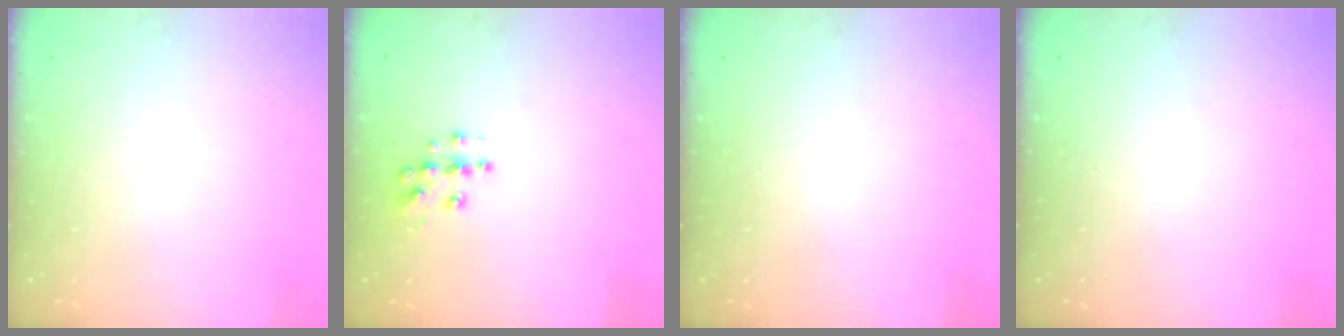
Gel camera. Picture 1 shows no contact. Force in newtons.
{"total": 8.5, "press": 8.5, "slide": 0.5}
{"total": 0.0}
{"total": 0.0}